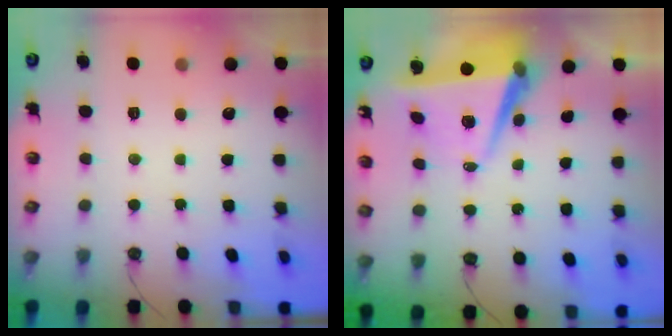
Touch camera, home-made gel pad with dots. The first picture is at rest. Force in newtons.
{"total": 7.8, "press": 6.6, "slide": 4.1}